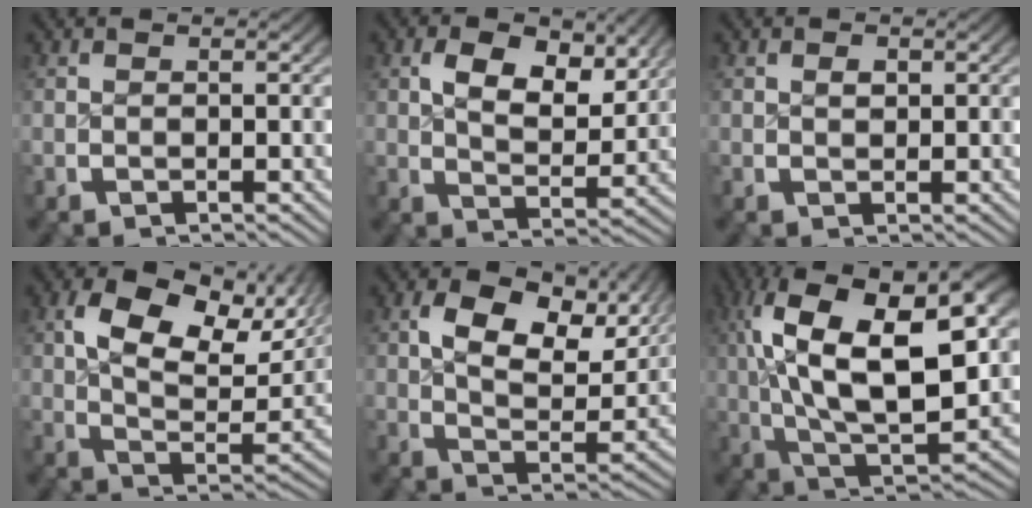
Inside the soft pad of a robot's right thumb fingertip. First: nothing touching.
{"total": 4.8, "force": [2.0, 2.7, 3.4], "torque": [-0.056, -0.019, 0.038]}
{"total": 0.6, "force": [0.3, 0.4, 0.4], "torque": [-0.003, -0.003, 0.009]}
{"total": 10.7, "force": [4.4, 5.8, 7.9], "torque": [-0.132, -0.004, 0.063]}
{"total": 7.9, "force": [3.4, 4.2, 5.7], "torque": [-0.100, -0.010, 0.051]}
{"total": 16.5, "force": [2.4, 8.9, 13.6], "torque": [-0.254, -0.027, 0.048]}